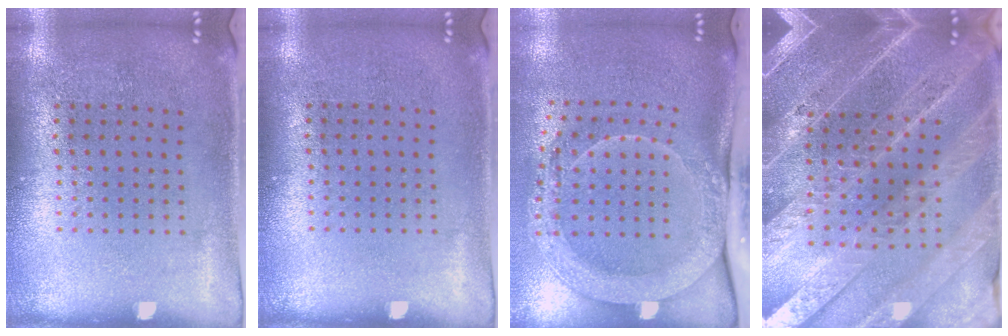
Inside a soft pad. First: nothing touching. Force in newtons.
{"total": 0.0}
{"total": 2.1, "press": 2.0, "slide": 0.8}
{"total": 4.8, "press": 4.3, "slide": 2.2}